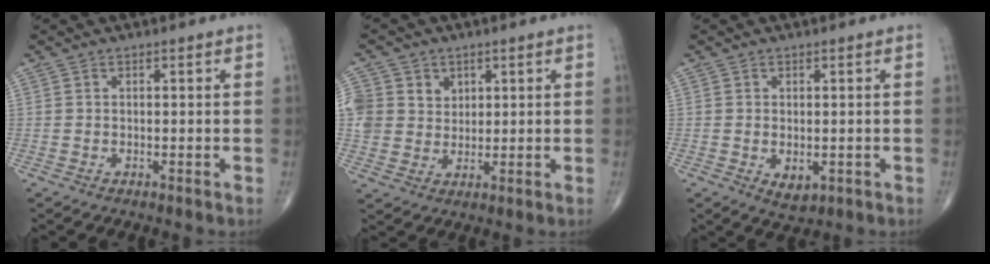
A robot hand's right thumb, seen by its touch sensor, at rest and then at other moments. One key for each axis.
{"total": 8.5, "fx": 2.9, "fy": 7.6, "fz": 2.4, "tx": -0.026, "ty": -0.003, "tz": 0.059}
{"total": 3.3, "fx": -0.6, "fy": 2.1, "fz": 2.4, "tx": -0.030, "ty": -0.005, "tz": 0.001}